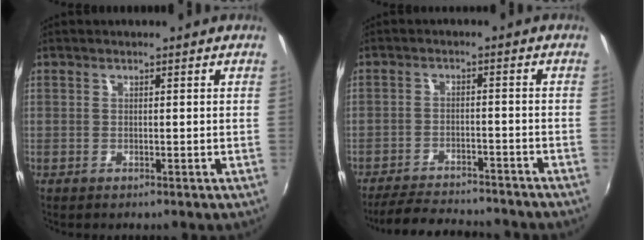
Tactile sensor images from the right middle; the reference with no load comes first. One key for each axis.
{"total": 13.9, "fx": -12.6, "fy": 2.8, "fz": 5.3, "tx": -0.117, "ty": -0.009, "tz": -0.180}